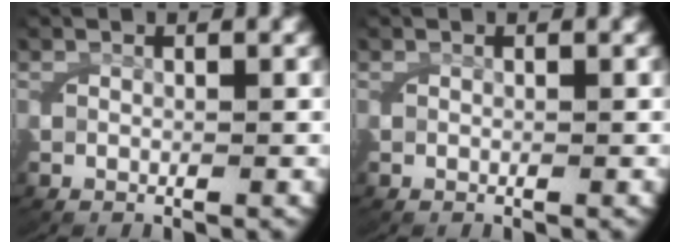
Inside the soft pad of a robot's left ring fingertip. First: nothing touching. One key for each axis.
{"total": 0.0}